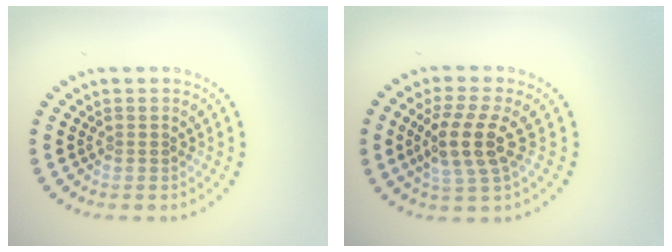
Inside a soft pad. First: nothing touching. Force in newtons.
{"total": 3.8, "press": 3.4, "slide": 1.7}